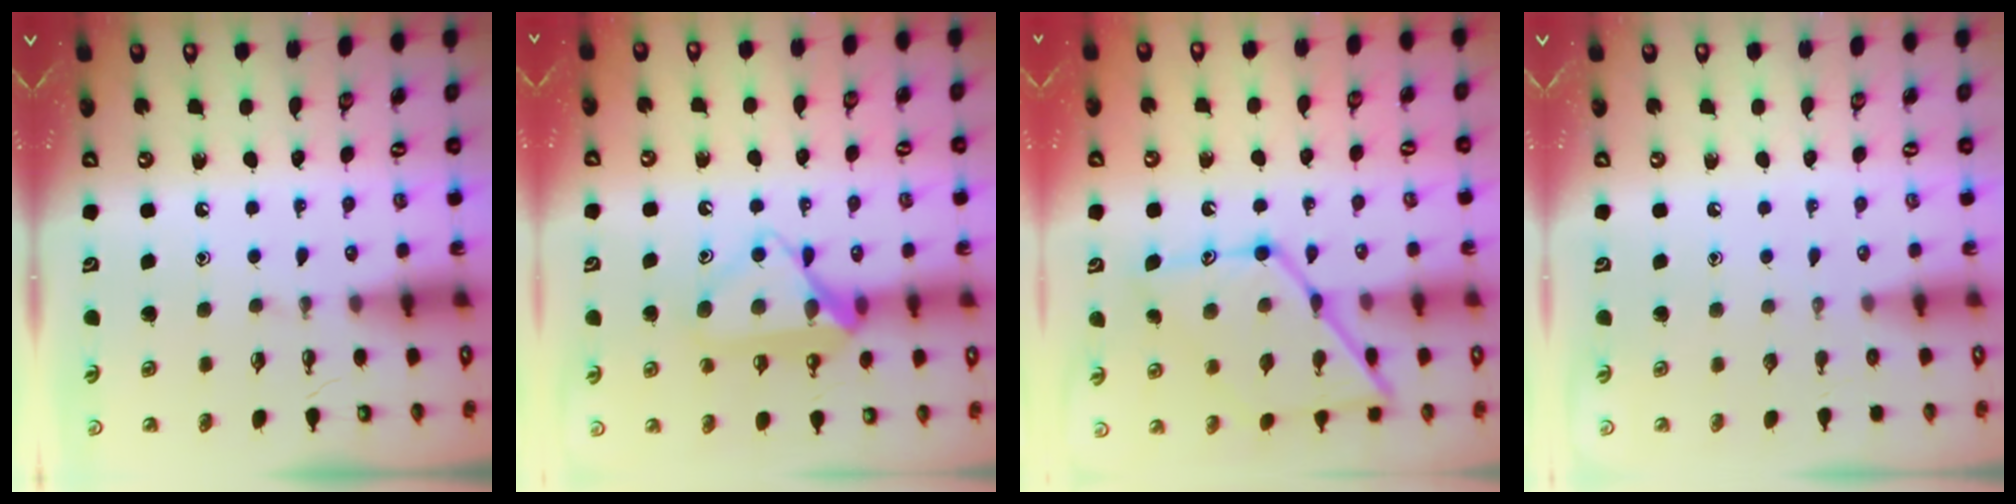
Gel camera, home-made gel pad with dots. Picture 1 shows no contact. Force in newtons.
{"total": 14.5, "press": 14.5, "slide": 0.8}
{"total": 17.3, "press": 17.2, "slide": 1.3}
{"total": 0.0}